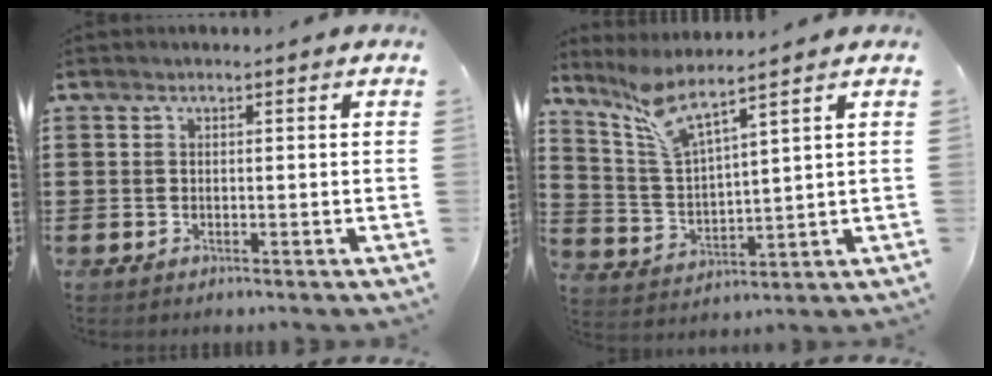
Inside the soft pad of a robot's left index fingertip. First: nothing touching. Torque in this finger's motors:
{"motor_torque": [0.78, -0.81, 0.10, 0.03]}